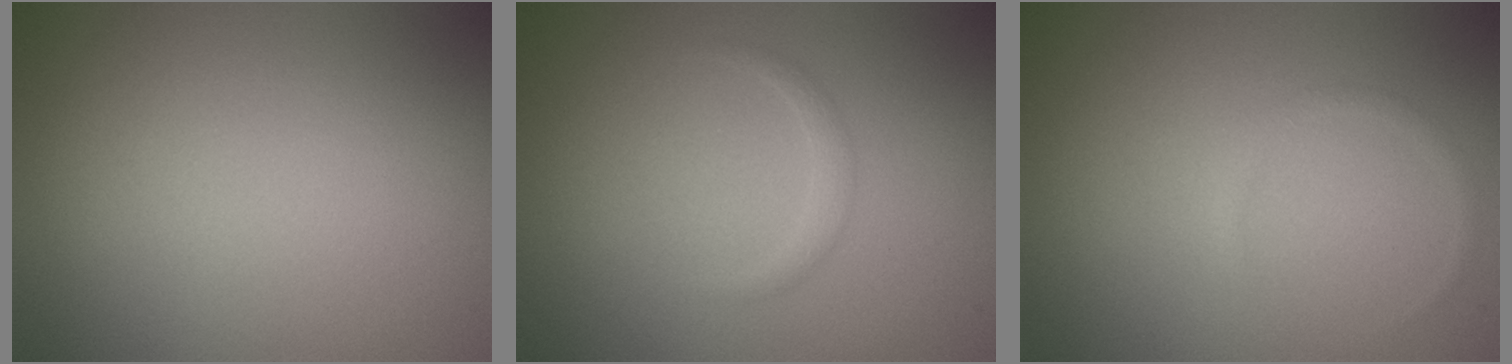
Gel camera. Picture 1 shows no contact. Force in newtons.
{"total": 0.8, "press": 0.8, "slide": 0.0}
{"total": 0.6, "press": 0.6, "slide": 0.1}